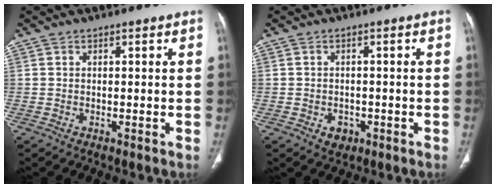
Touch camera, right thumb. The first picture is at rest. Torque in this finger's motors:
{"motor_torque": [0.77, 0.49, 0.45, -0.19, -0.04]}